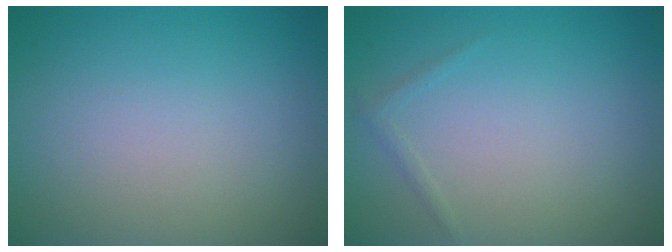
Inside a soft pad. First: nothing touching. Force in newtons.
{"total": 0.6, "press": 0.6, "slide": 0.1}